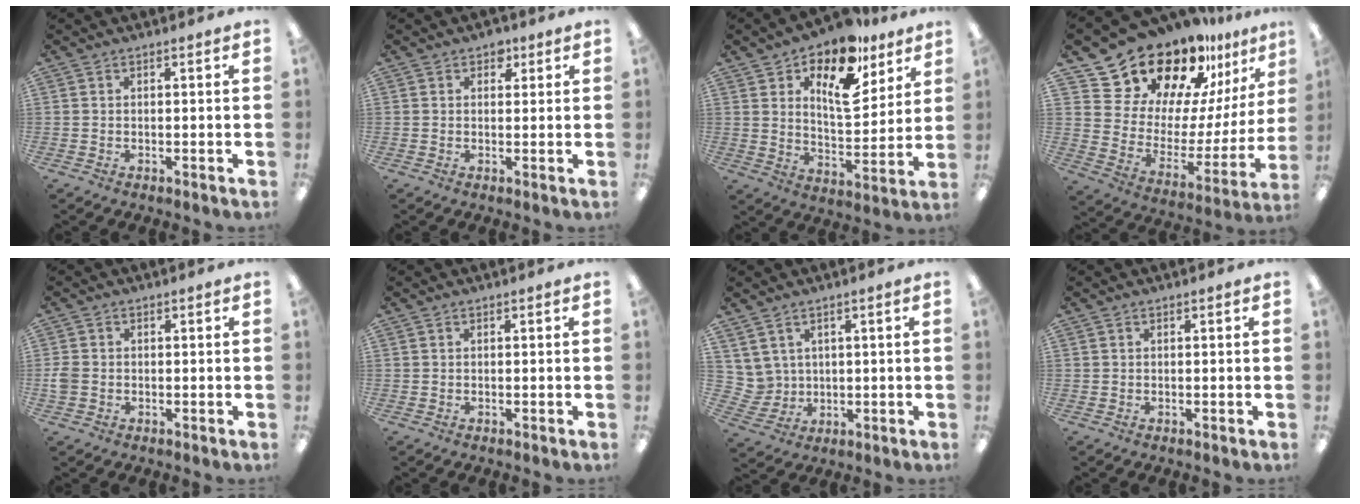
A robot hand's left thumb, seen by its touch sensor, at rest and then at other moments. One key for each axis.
{"total": 2.5, "fx": 1.3, "fy": 1.8, "fz": 1.0, "tx": 0.002, "ty": -0.004, "tz": 0.019}
{"total": 15.8, "fx": 9.8, "fy": 7.4, "fz": 10.0, "tx": -0.153, "ty": -0.047, "tz": 0.166}
{"total": 21.9, "fx": 19.3, "fy": 8.7, "fz": 5.6, "tx": -0.111, "ty": -0.155, "tz": 0.356}
{"total": 2.8, "fx": -0.5, "fy": 2.4, "fz": 1.4, "tx": -0.021, "ty": 0.006, "tz": -0.007}
{"total": 0.0}
{"total": 5.3, "fx": 3.3, "fy": 4.2, "fz": 0.2, "tx": -0.035, "ty": -0.014, "tz": 0.066}
{"total": 0.0}